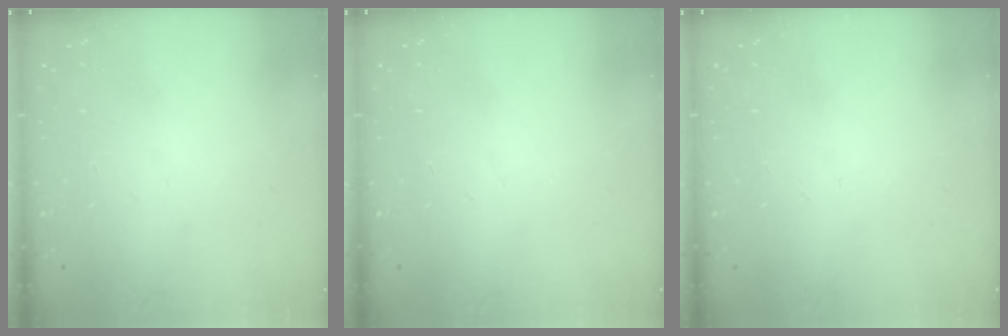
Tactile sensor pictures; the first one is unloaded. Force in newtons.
{"total": 0.0}
{"total": 0.0}